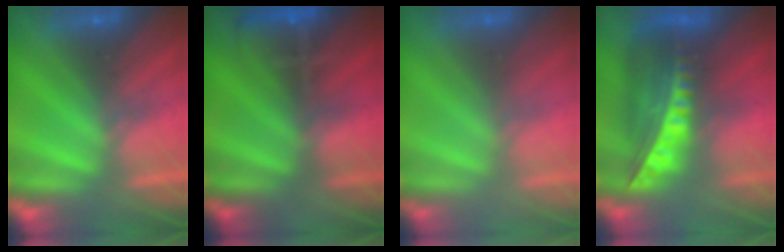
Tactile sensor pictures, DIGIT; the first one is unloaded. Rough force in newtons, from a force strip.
{"total": 7.7}
{"total": 2.6}
{"total": 8.9}